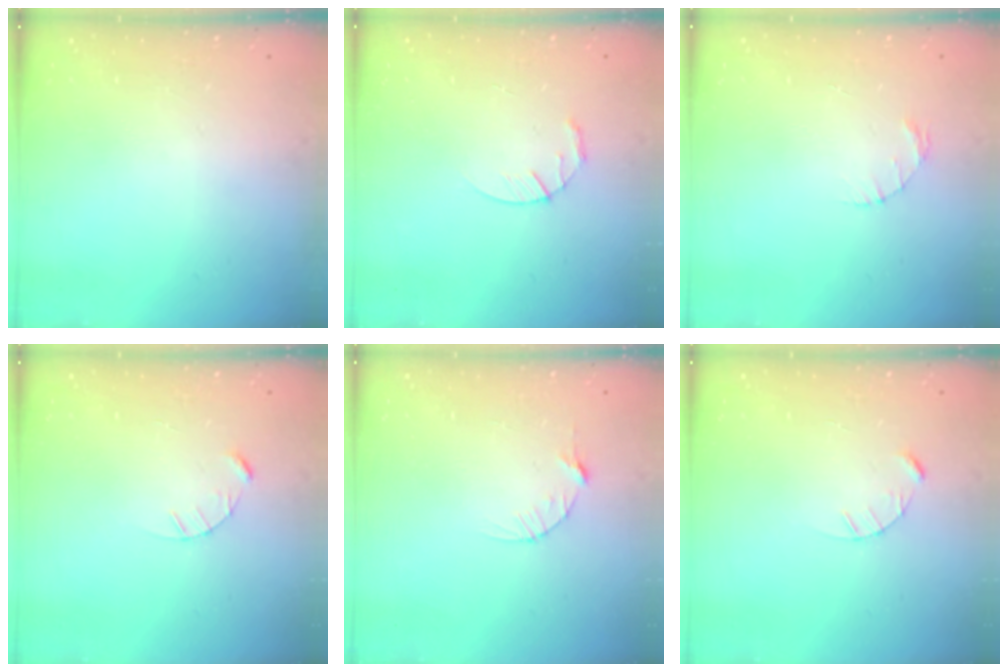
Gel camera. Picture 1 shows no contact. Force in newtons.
{"total": 3.6, "press": 3.6, "slide": 0.5}
{"total": 1.4, "press": 1.4, "slide": 0.2}
{"total": 2.4, "press": 2.4, "slide": 0.3}
{"total": 4.4, "press": 4.4, "slide": 0.6}
{"total": 2.4, "press": 2.4, "slide": 0.3}